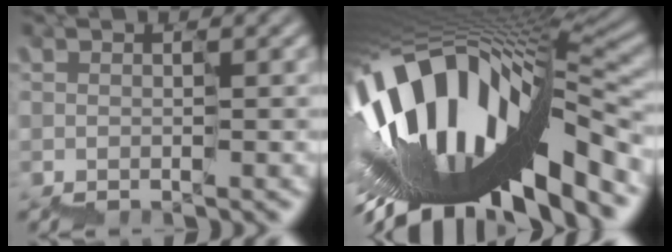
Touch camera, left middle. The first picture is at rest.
{"total": 16.0, "force": [-2.2, 7.3, 14.0], "torque": [-0.242, 0.016, -0.032]}